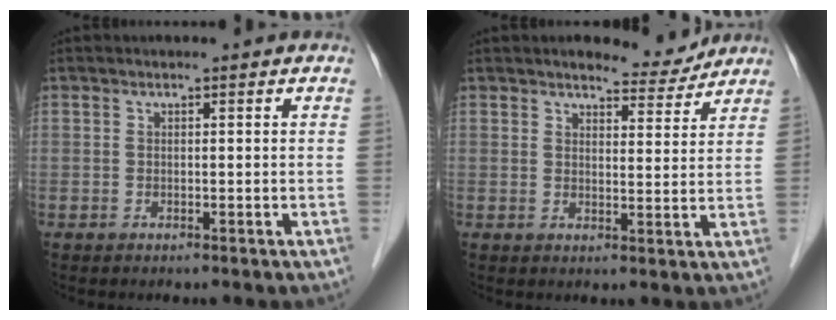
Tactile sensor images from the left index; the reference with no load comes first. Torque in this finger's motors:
{"motor_torque": [0.49, -0.56, 0.01, 0.00]}